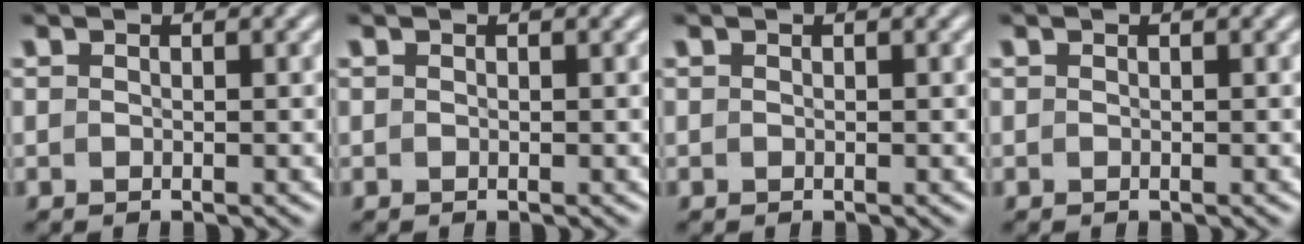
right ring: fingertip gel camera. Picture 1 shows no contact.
{"total": 0.0}
{"total": 0.0}
{"total": 0.0}